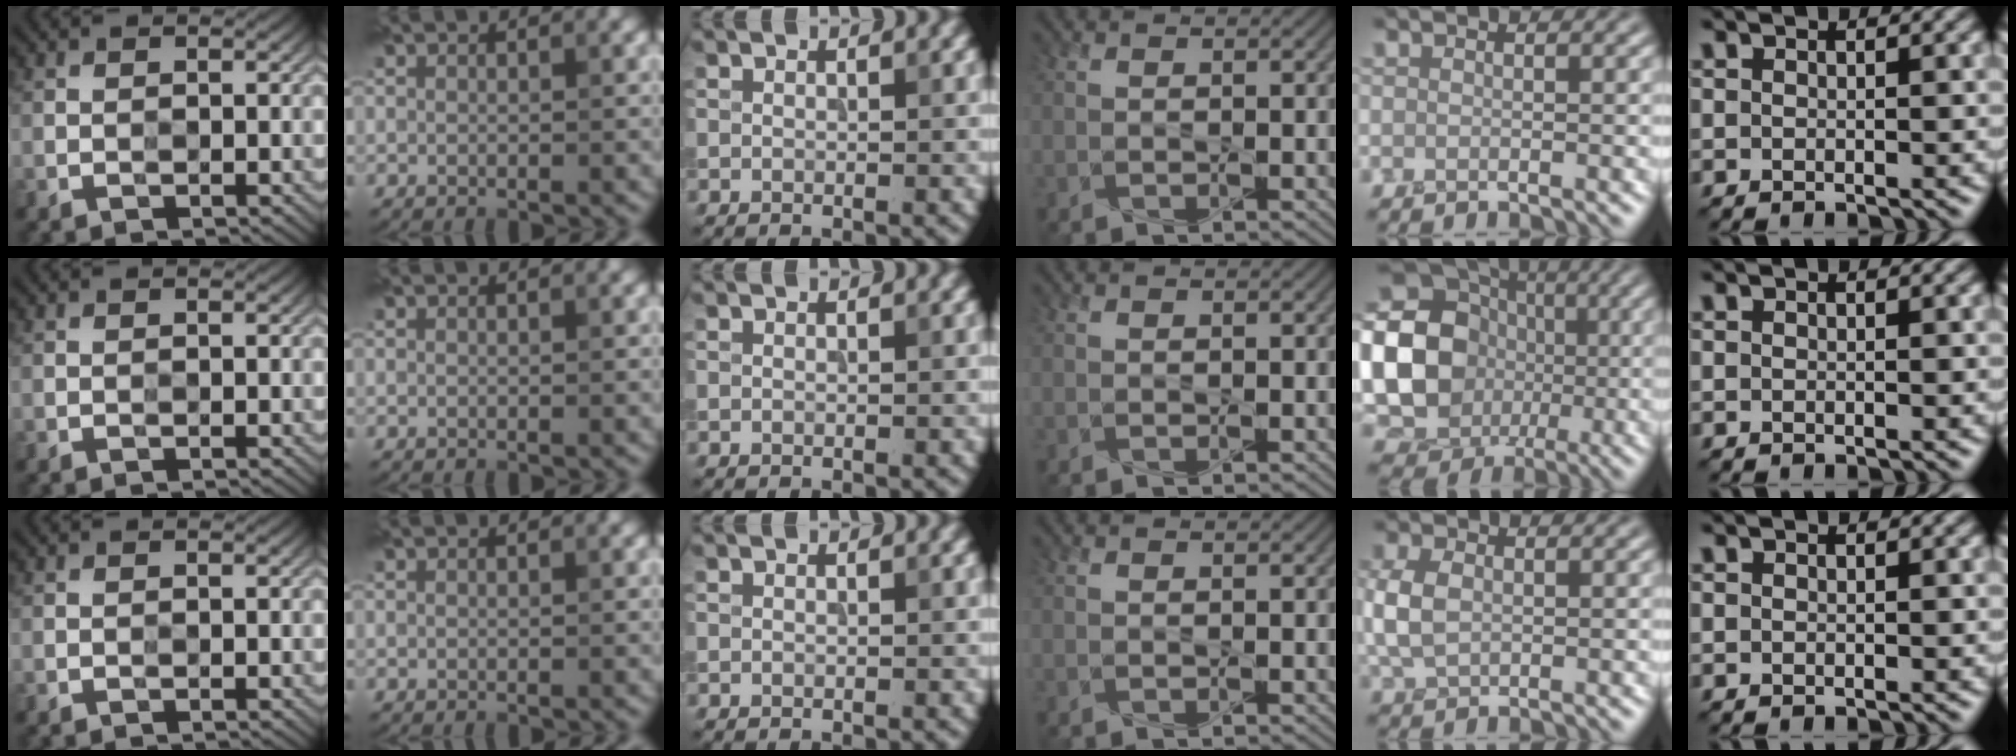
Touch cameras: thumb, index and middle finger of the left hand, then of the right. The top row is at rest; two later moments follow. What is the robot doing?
{"motion": "press", "object": "toy piano key"}